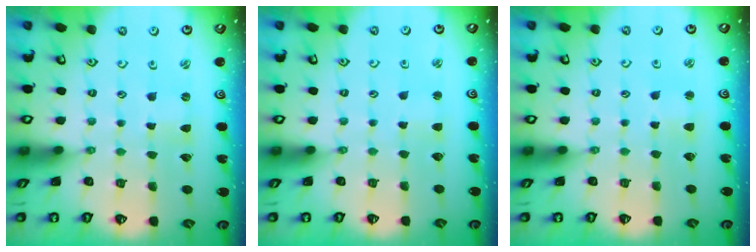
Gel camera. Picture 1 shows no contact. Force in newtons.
{"total": 1.7, "press": 1.6, "slide": 0.2}
{"total": 1.5, "press": 1.4, "slide": 0.4}